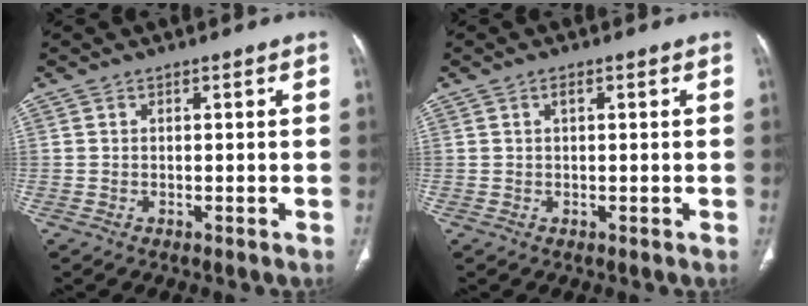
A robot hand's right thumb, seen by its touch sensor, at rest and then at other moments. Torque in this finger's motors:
{"motor_torque": [-0.05, -0.19, 0.41, 0.12, 0.02]}